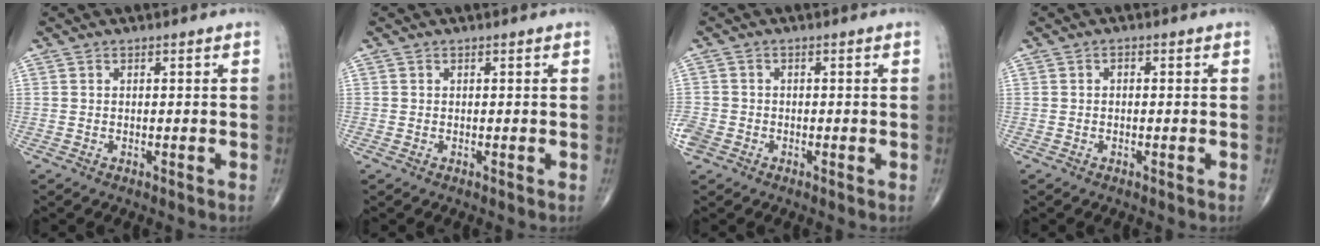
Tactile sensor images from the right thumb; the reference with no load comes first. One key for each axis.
{"total": 0.0}
{"total": 3.5, "fx": -1.6, "fy": 2.8, "fz": 1.4, "tx": -0.029, "ty": 0.004, "tz": -0.033}
{"total": 0.7, "fx": 0.0, "fy": 0.5, "fz": 0.5, "tx": -0.006, "ty": 0.003, "tz": -0.002}